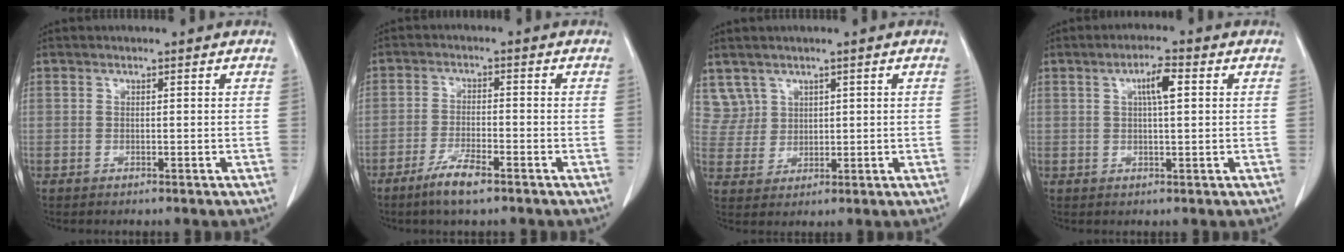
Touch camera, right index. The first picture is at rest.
{"total": 5.2, "force": [-3.6, 0.7, 3.7], "torque": [-0.076, -0.006, -0.065]}
{"total": 4.6, "force": [2.9, 3.5, -0.5], "torque": [0.020, 0.006, 0.062]}
{"total": 4.1, "force": [1.2, 0.6, 3.8], "torque": [-0.069, 0.006, 0.020]}